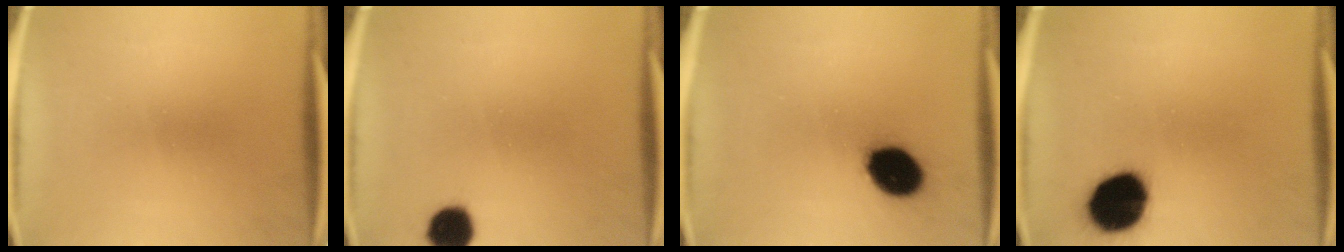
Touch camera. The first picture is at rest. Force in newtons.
{"total": 6.4}
{"total": 12.4}
{"total": 14.7}